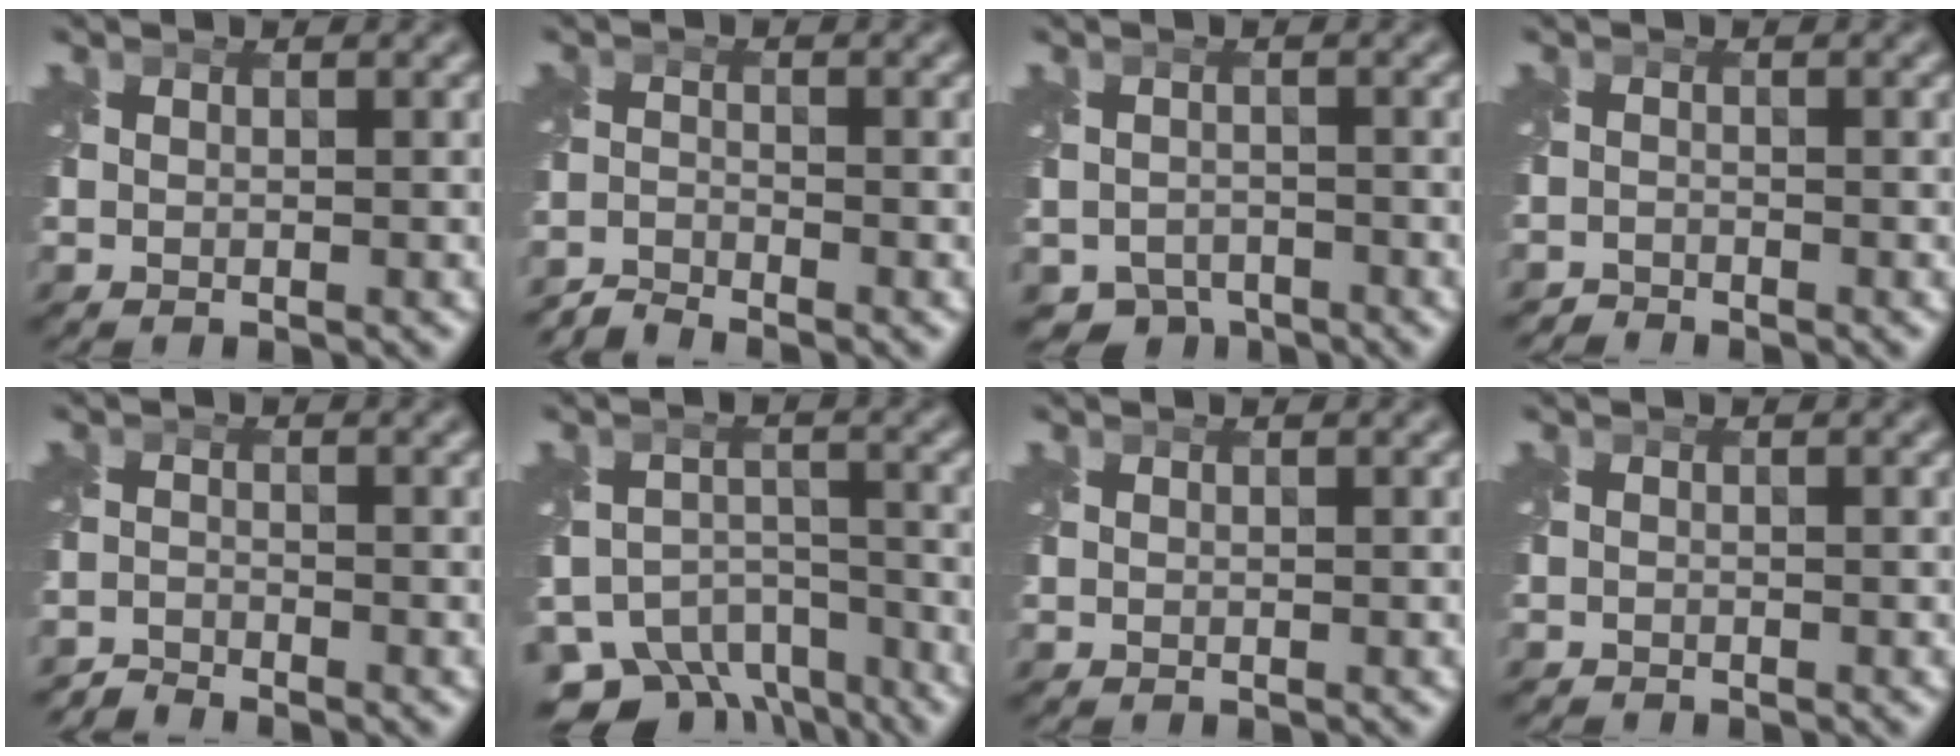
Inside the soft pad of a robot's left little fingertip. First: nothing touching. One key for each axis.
{"total": 2.4, "fx": -2.4, "fy": 0.0, "fz": 0.0, "tx": 0.002, "ty": -0.006, "tz": -0.058}
{"total": 3.3, "fx": -2.6, "fy": 1.9, "fz": 0.5, "tx": -0.001, "ty": -0.015, "tz": -0.047}
{"total": 1.5, "fx": -1.4, "fy": 0.1, "fz": -0.3, "tx": 0.007, "ty": -0.006, "tz": -0.033}
{"total": 1.9, "fx": -1.9, "fy": 0.0, "fz": -0.2, "tx": 0.006, "ty": -0.005, "tz": -0.048}
{"total": 10.4, "fx": -8.4, "fy": 5.3, "fz": 2.9, "tx": -0.034, "ty": -0.012, "tz": -0.118}
{"total": 0.0}
{"total": 0.6, "fx": -0.6, "fy": 0.1, "fz": -0.1, "tx": 0.003, "ty": -0.008, "tz": -0.012}